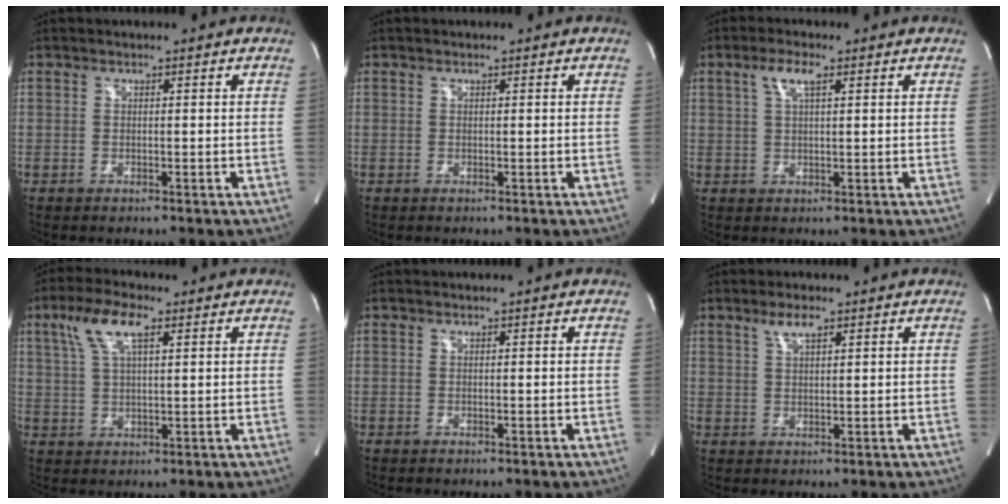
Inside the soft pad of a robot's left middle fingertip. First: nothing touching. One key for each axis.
{"total": 0.0}
{"total": 3.9, "fx": 1.8, "fy": 0.9, "fz": 3.3, "tx": -0.071, "ty": 0.010, "tz": 0.037}
{"total": 7.5, "fx": 3.6, "fy": 2.0, "fz": 6.2, "tx": -0.133, "ty": 0.020, "tz": 0.071}
{"total": 0.0}
{"total": 2.9, "fx": 1.9, "fy": 0.7, "fz": 2.1, "tx": -0.043, "ty": 0.005, "tz": 0.038}